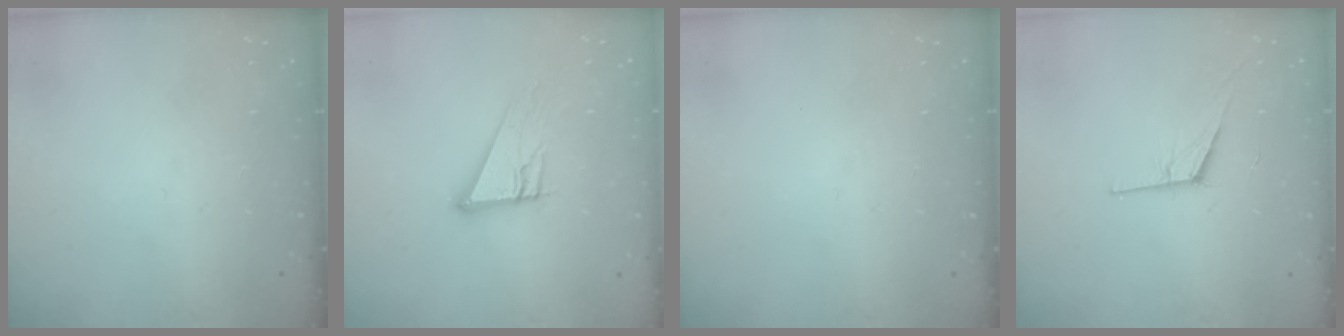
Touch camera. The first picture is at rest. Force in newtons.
{"total": 10.7, "press": 10.7, "slide": 0.7}
{"total": 0.0}
{"total": 7.8, "press": 7.2, "slide": 3.2}